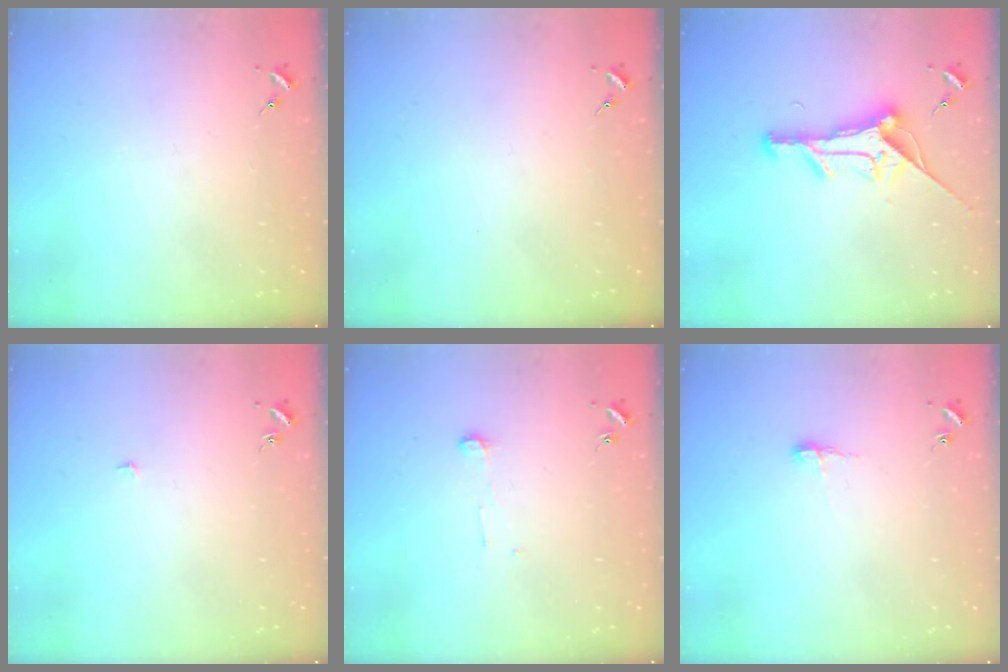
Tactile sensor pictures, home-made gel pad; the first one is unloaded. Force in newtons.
{"total": 0.0}
{"total": 18.0, "press": 18.0, "slide": 0.5}
{"total": 2.3, "press": 2.3, "slide": 0.1}
{"total": 3.6, "press": 3.6, "slide": 0.3}
{"total": 5.7, "press": 5.6, "slide": 0.6}